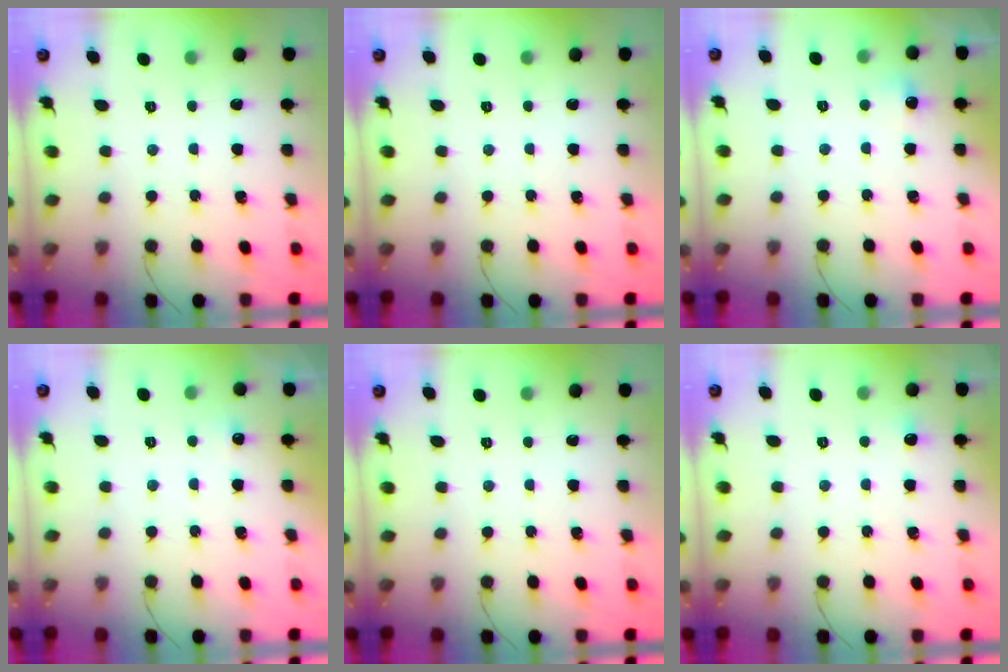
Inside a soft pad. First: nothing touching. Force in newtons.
{"total": 0.0}
{"total": 5.2, "press": 5.0, "slide": 1.3}
{"total": 8.6, "press": 2.0, "slide": 8.4}
{"total": 0.0}
{"total": 3.4, "press": 3.1, "slide": 1.3}